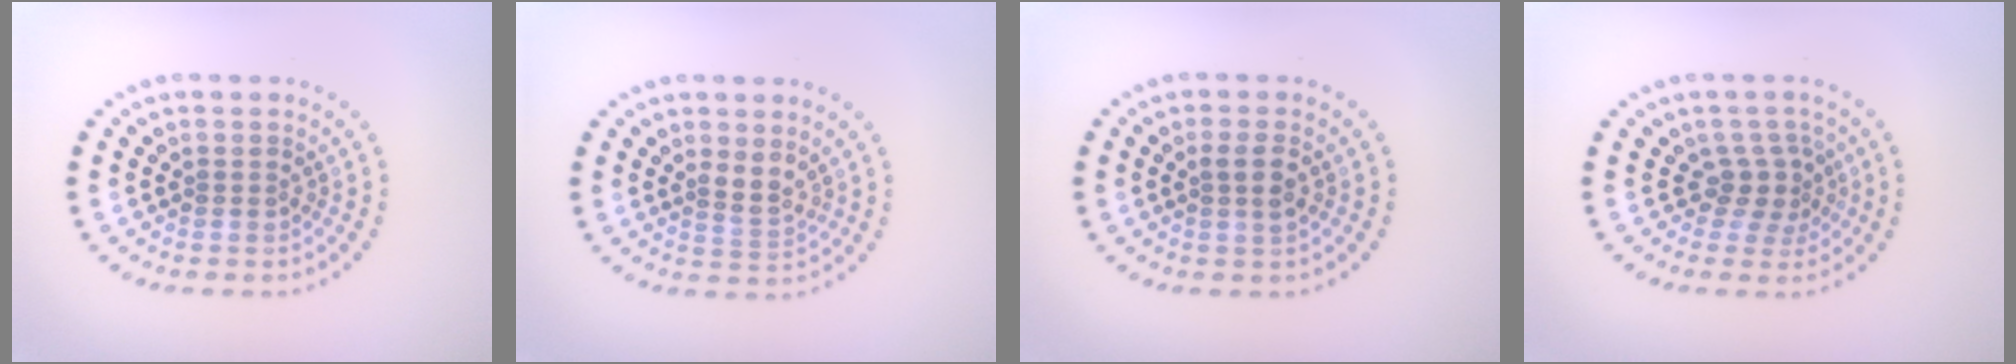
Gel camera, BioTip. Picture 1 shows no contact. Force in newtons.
{"total": 1.7, "press": 1.4, "slide": 0.9}
{"total": 1.7, "press": 1.6, "slide": 0.6}
{"total": 2.5, "press": 1.8, "slide": 1.7}